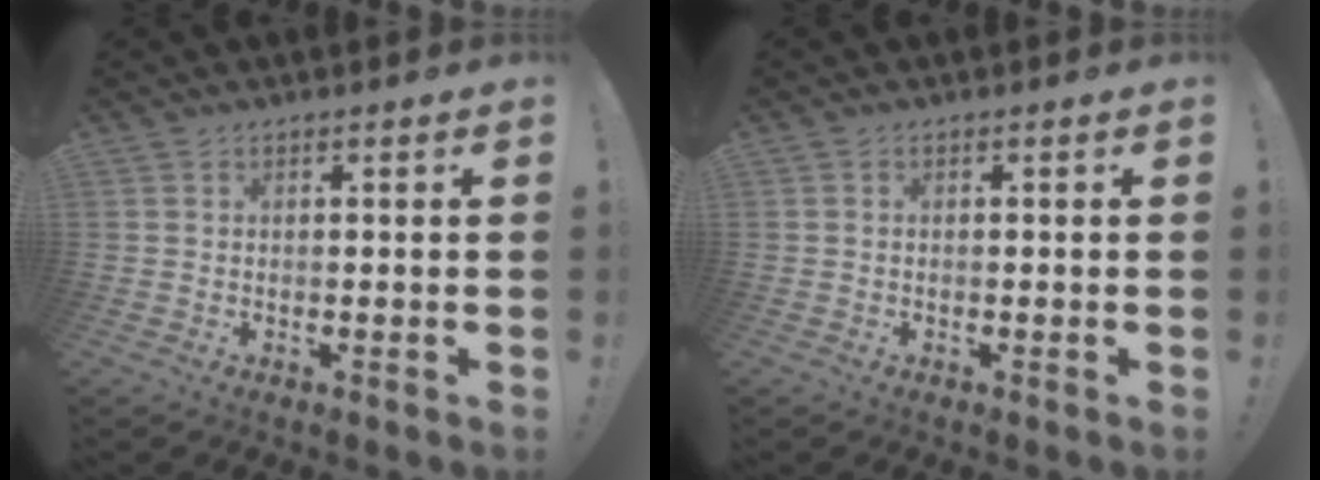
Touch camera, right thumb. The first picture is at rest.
{"total": 0.0}